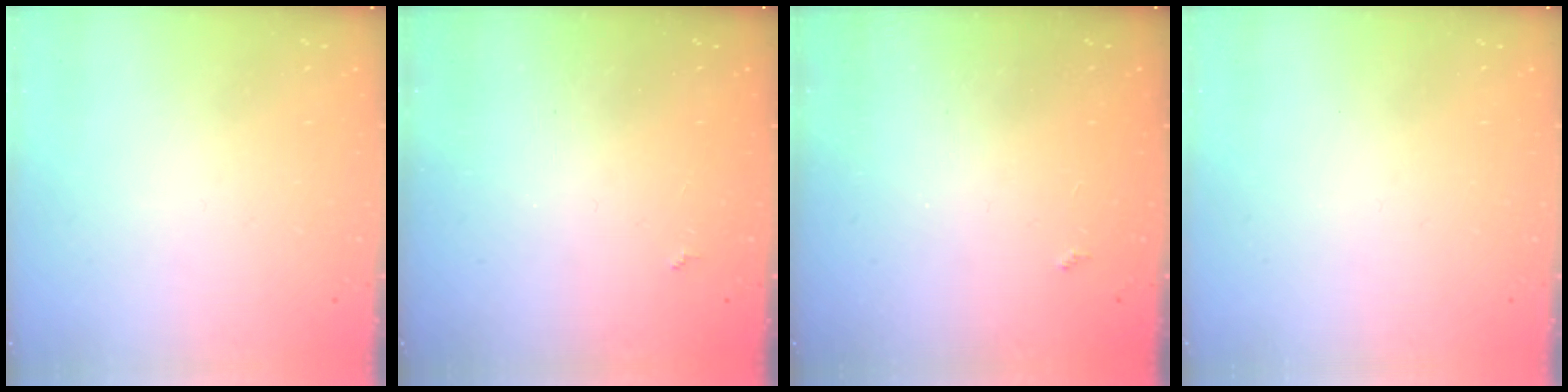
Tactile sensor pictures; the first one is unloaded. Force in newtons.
{"total": 1.4, "press": 1.3, "slide": 0.4}
{"total": 2.1, "press": 2.1, "slide": 0.4}
{"total": 0.0}